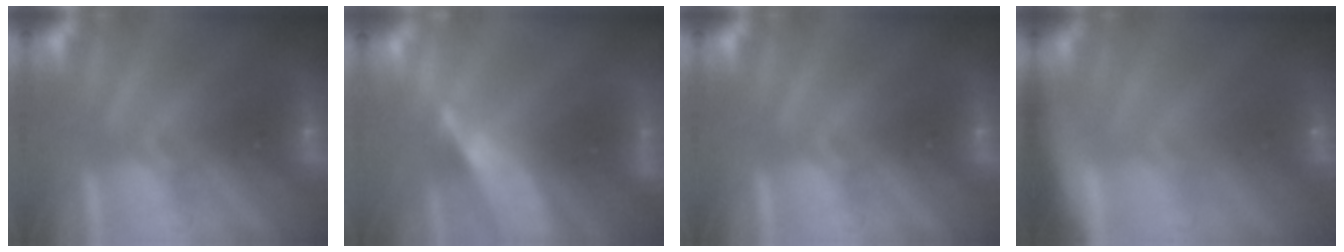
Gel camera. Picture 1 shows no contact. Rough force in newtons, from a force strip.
{"total": 8.4}
{"total": 0.0}
{"total": 8.5}